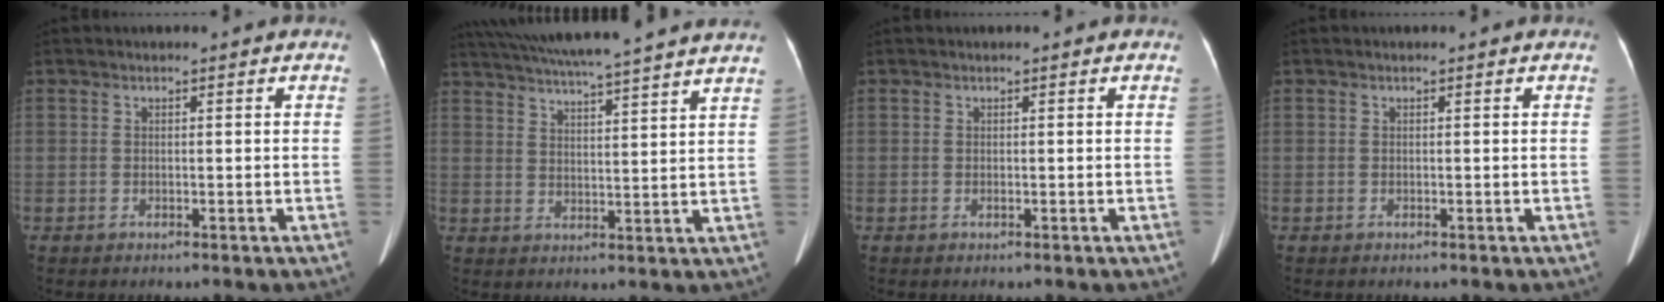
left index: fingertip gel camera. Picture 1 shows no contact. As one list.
[{"total": 21.7, "force": [19.4, -0.2, 9.7], "torque": [-0.171, 0.012, 0.264]}, {"total": 0.0}, {"total": 0.0}]